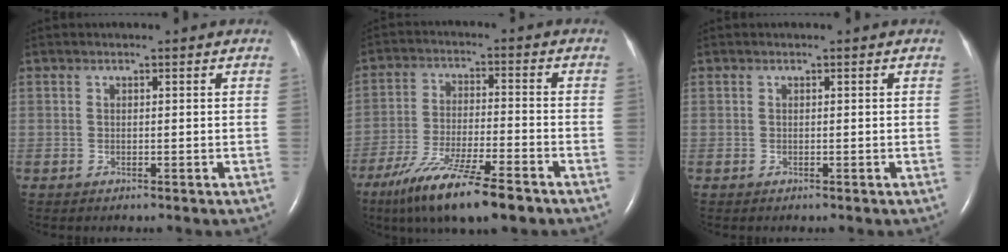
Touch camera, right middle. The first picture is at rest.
{"total": 14.3, "force": [-9.9, 1.9, 10.1], "torque": [-0.186, -0.040, -0.172]}
{"total": 0.0}